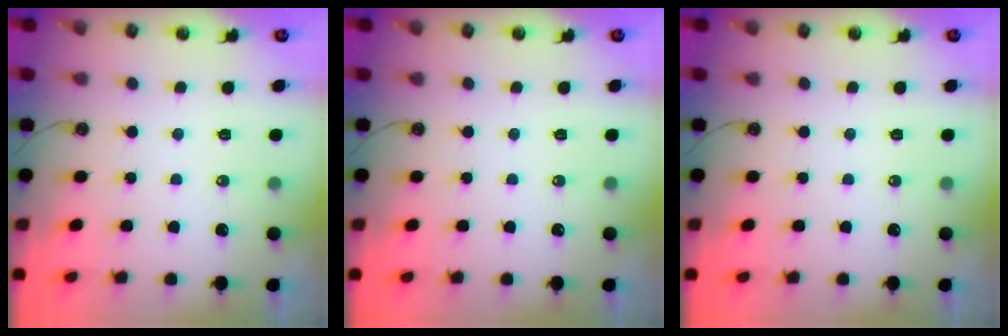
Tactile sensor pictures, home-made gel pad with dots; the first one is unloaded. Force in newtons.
{"total": 0.0}
{"total": 0.0}